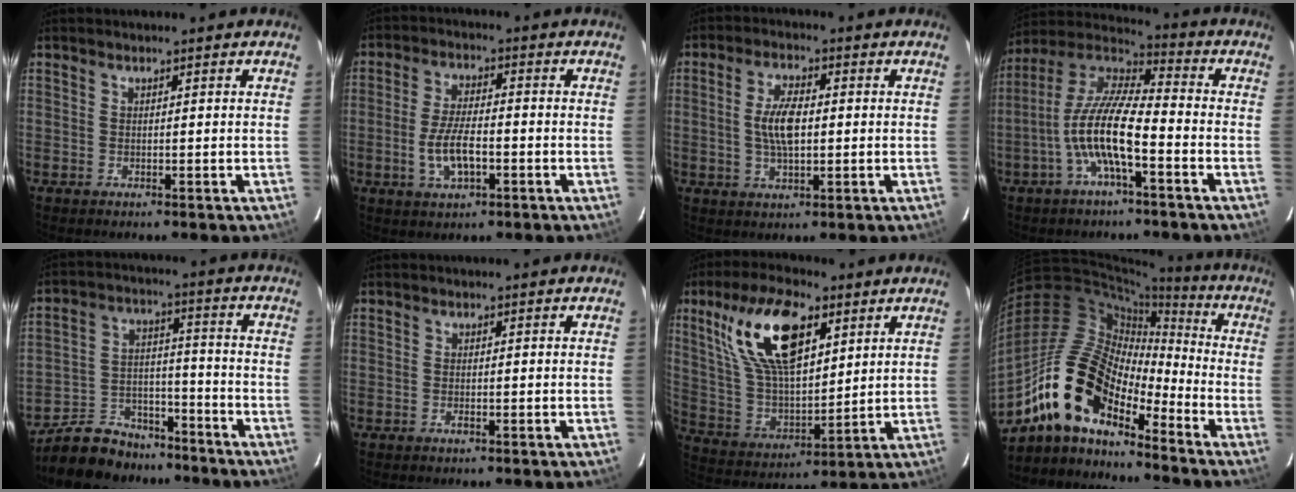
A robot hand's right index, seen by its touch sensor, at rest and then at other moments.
{"total": 7.7, "force": [-2.5, 3.1, 6.6], "torque": [-0.136, -0.005, -0.042]}
{"total": 6.9, "force": [0.1, 3.0, 6.2], "torque": [-0.120, 0.005, 0.002]}
{"total": 12.8, "force": [-4.8, 3.3, 11.5], "torque": [-0.230, 0.002, -0.094]}
{"total": 13.4, "force": [-11.1, 6.6, 3.8], "torque": [-0.103, 0.024, -0.169]}
{"total": 1.0, "force": [-0.5, 0.3, 0.8], "torque": [-0.018, -0.001, -0.008]}
{"total": 18.8, "force": [8.9, 8.2, 14.4], "torque": [-0.276, 0.018, 0.177]}
{"total": 15.9, "force": [-11.9, 6.3, 8.5], "torque": [-0.150, 0.005, -0.236]}